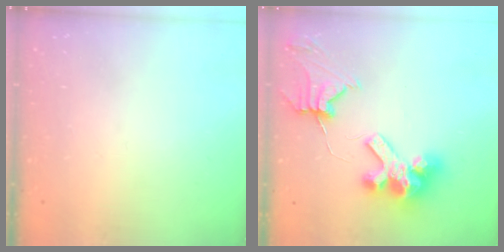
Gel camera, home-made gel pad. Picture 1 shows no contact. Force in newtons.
{"total": 12.1, "press": 12.0, "slide": 1.6}